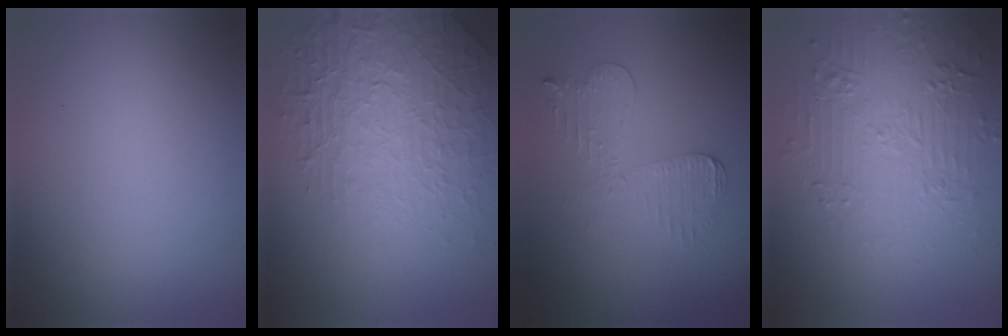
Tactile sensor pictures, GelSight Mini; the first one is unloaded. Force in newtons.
{"total": 5.9, "press": 5.0, "slide": 3.0}
{"total": 3.5, "press": 3.1, "slide": 1.7}
{"total": 4.8, "press": 4.2, "slide": 2.4}